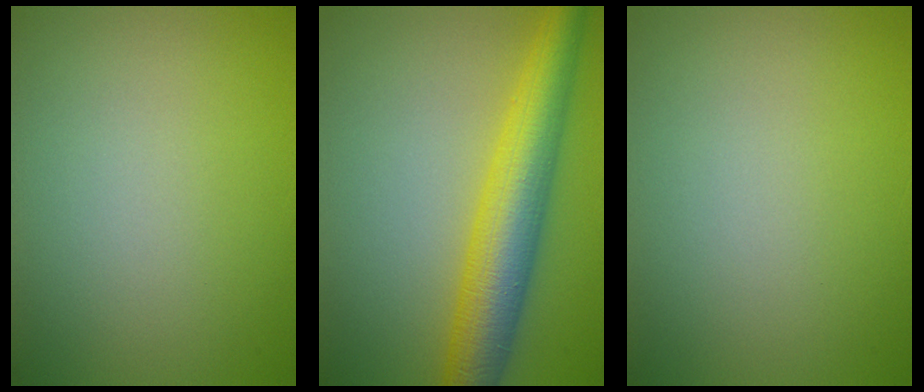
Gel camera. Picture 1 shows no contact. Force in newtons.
{"total": 7.6, "press": 7.6, "slide": 0.2}
{"total": 0.0}